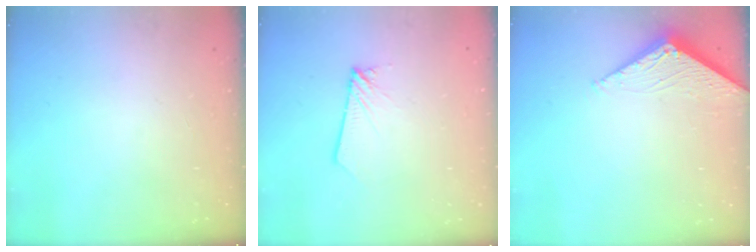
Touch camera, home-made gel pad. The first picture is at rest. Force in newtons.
{"total": 1.9, "press": 1.9, "slide": 0.2}
{"total": 3.2, "press": 3.2, "slide": 0.4}